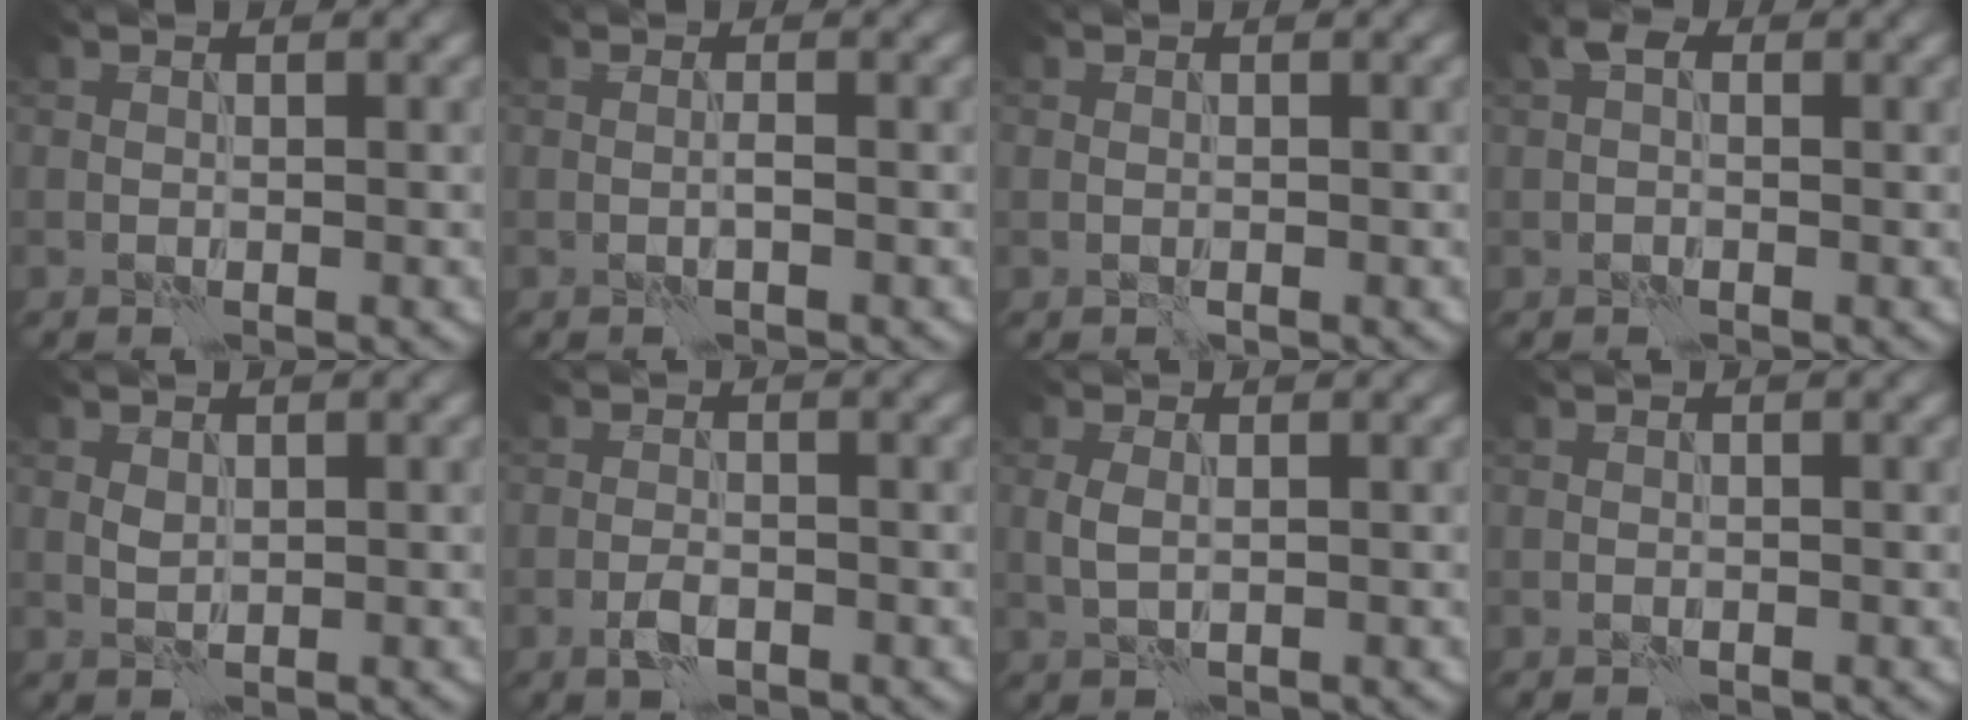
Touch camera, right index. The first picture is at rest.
{"total": 0.8, "force": [-0.4, 0.0, 0.7], "torque": [-0.014, 0.000, -0.009]}
{"total": 0.0}
{"total": 1.4, "force": [0.2, 0.9, 1.1], "torque": [-0.018, 0.008, -0.004]}
{"total": 0.9, "force": [0.4, 0.5, 0.6], "torque": [-0.014, 0.000, 0.011]}
{"total": 1.7, "force": [-0.9, 0.7, 1.2], "torque": [-0.025, 0.000, -0.021]}
{"total": 1.6, "force": [0.1, 0.8, 1.4], "torque": [-0.034, 0.000, 0.004]}
{"total": 0.0}